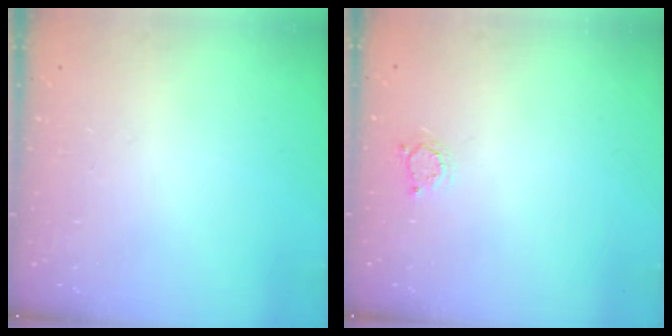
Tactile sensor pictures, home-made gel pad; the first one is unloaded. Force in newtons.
{"total": 2.6, "press": 2.6, "slide": 0.3}